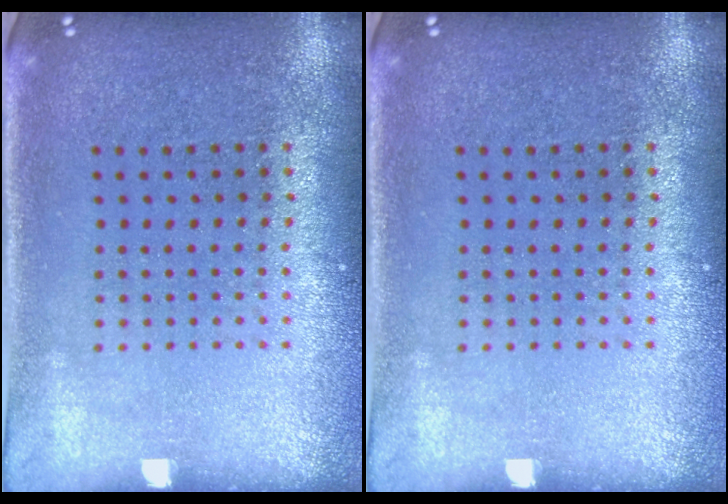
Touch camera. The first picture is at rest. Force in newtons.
{"total": 0.0}